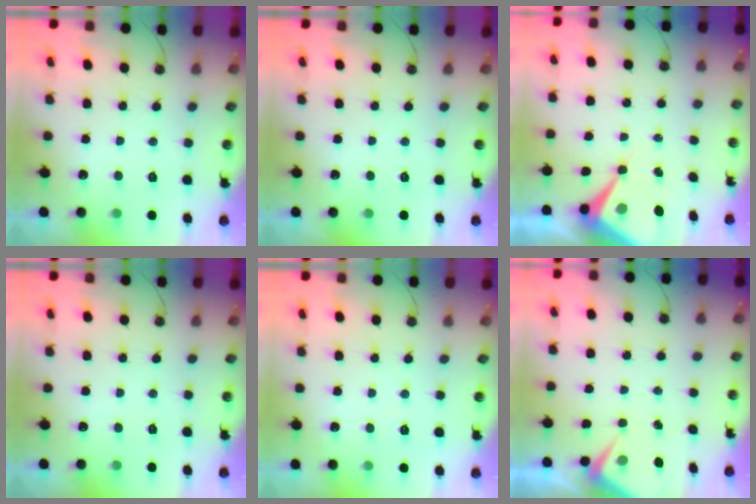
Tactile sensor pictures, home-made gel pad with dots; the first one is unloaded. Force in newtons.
{"total": 0.0}
{"total": 9.7, "press": 9.7, "slide": 0.3}
{"total": 0.0}
{"total": 3.0, "press": 2.9, "slide": 0.6}
{"total": 4.0, "press": 4.0, "slide": 0.5}